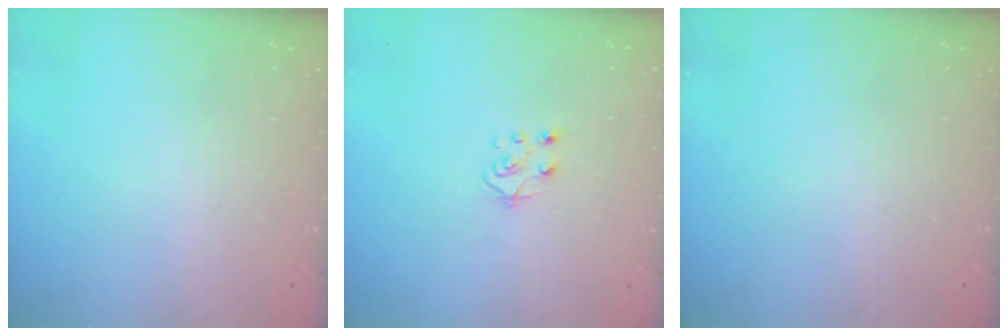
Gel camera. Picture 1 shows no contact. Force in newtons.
{"total": 6.9, "press": 6.9, "slide": 0.6}
{"total": 0.0}